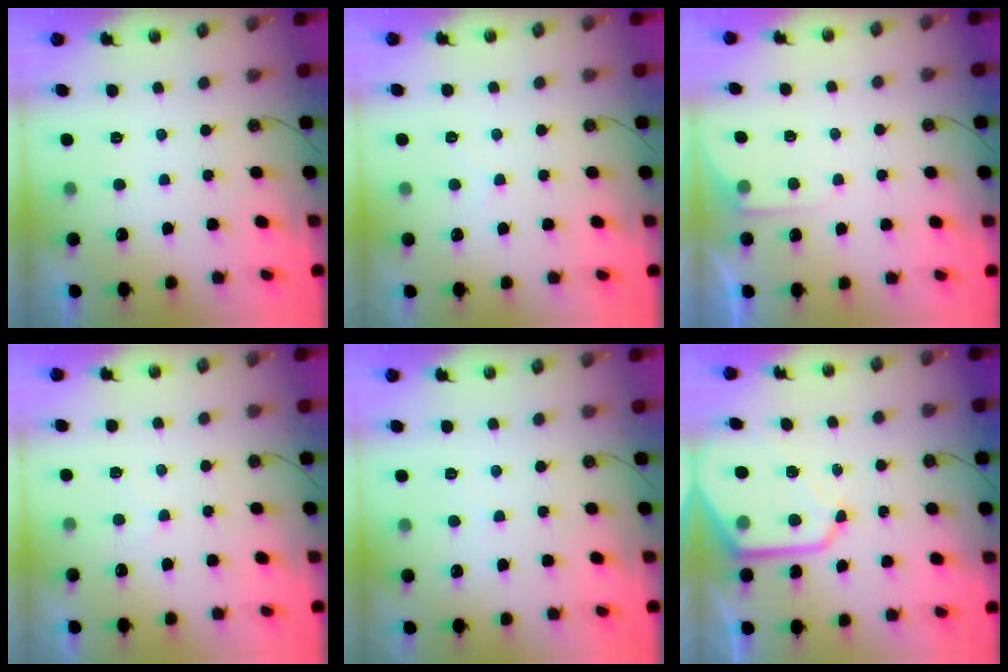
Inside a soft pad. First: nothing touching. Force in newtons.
{"total": 3.9, "press": 3.9, "slide": 0.5}
{"total": 4.5, "press": 4.4, "slide": 0.6}
{"total": 4.6, "press": 4.6, "slide": 0.4}
{"total": 2.3, "press": 2.2, "slide": 0.4}
{"total": 12.2, "press": 12.1, "slide": 1.0}